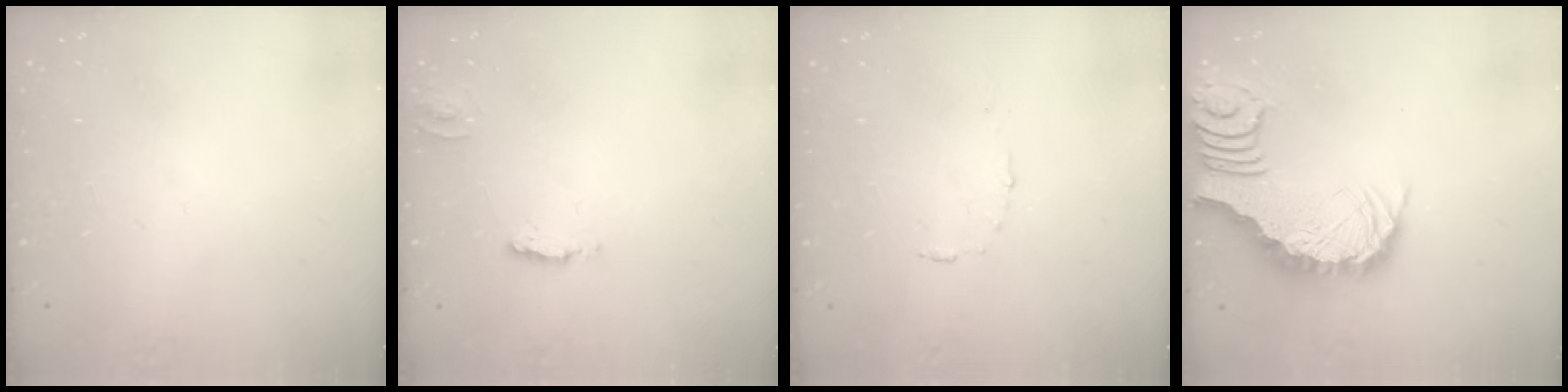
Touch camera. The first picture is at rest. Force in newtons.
{"total": 6.0, "press": 6.0, "slide": 0.4}
{"total": 3.0, "press": 3.0, "slide": 0.5}
{"total": 3.9, "press": 3.8, "slide": 0.7}